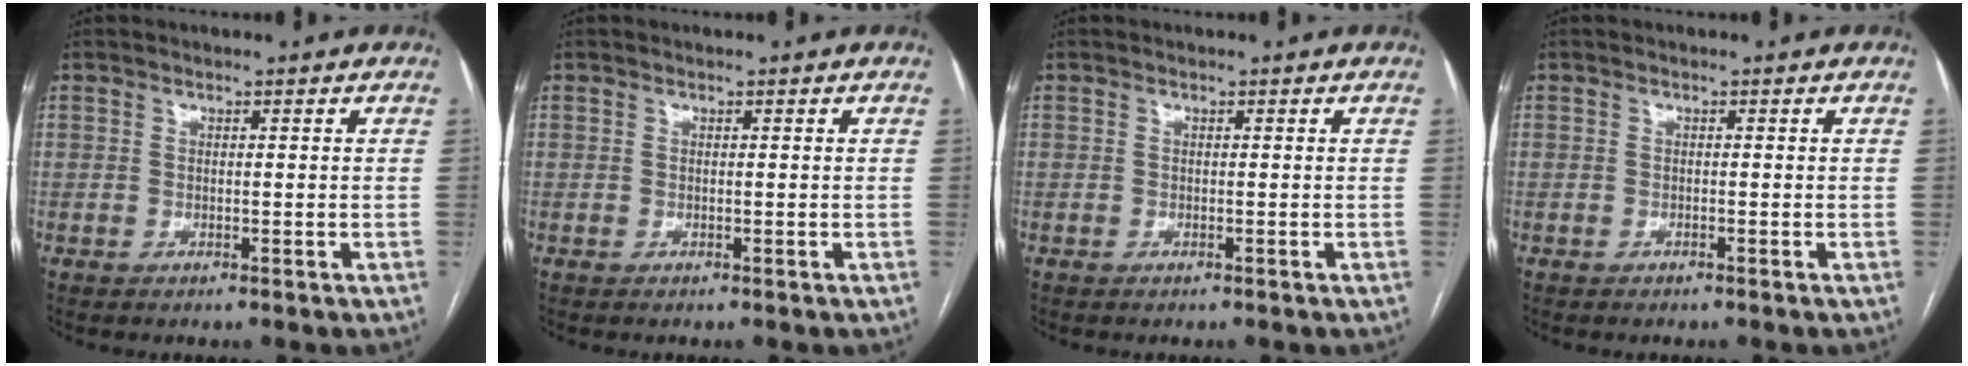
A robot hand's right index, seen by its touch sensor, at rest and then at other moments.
{"total": 0.0}
{"total": 0.0}
{"total": 0.0}